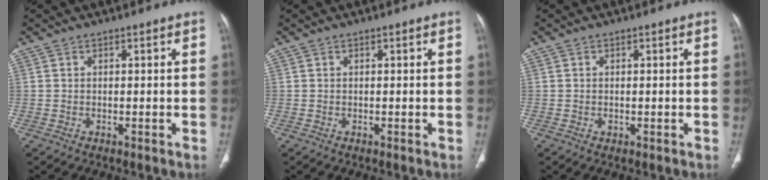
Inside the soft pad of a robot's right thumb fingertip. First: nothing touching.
{"total": 0.0}
{"total": 0.6, "force": [-0.1, 0.4, 0.4], "torque": [-0.007, -0.001, -0.001]}